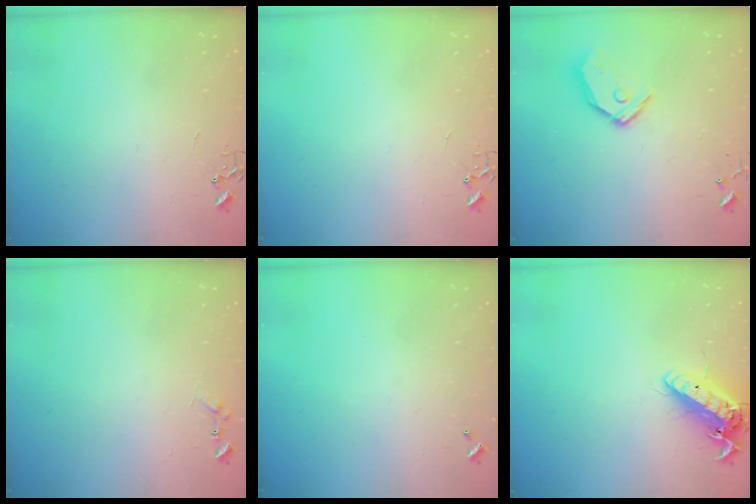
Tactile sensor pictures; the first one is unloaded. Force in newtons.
{"total": 0.0}
{"total": 12.4, "press": 12.2, "slide": 1.9}
{"total": 7.1, "press": 7.0, "slide": 0.5}
{"total": 0.0}
{"total": 15.7, "press": 15.3, "slide": 3.3}